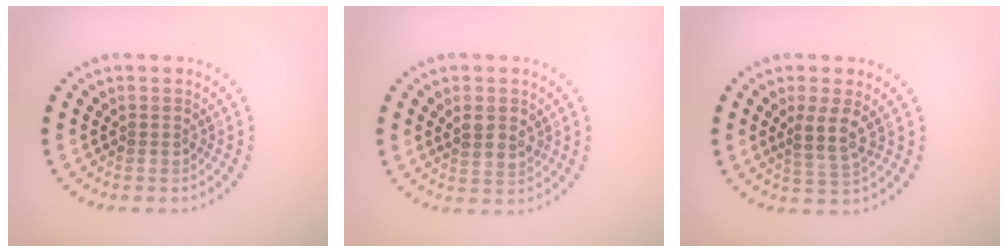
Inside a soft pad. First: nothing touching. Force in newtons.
{"total": 2.3, "press": 2.1, "slide": 0.8}
{"total": 2.7, "press": 2.1, "slide": 1.6}